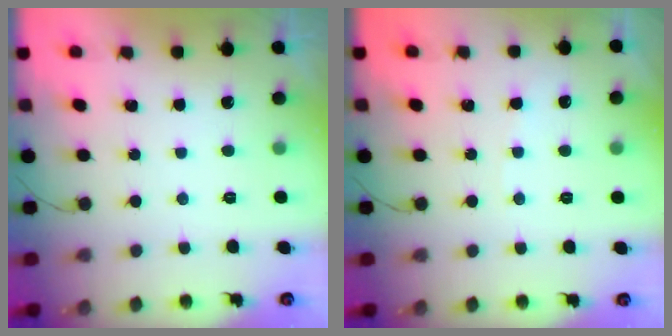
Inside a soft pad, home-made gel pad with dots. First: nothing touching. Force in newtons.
{"total": 2.0, "press": 2.0, "slide": 0.3}